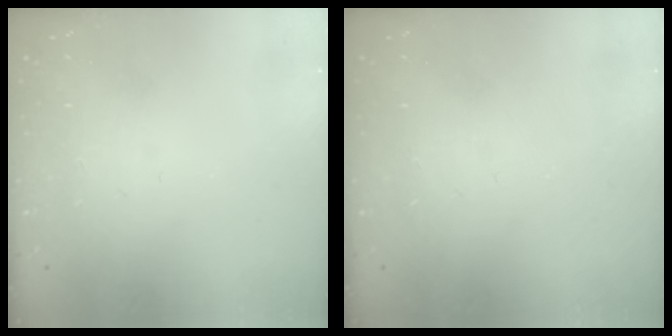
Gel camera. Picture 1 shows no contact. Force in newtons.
{"total": 0.0}